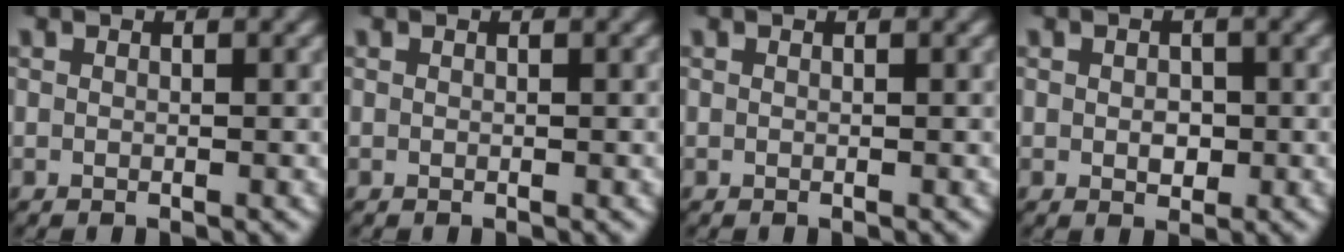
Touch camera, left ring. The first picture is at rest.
{"total": 0.0}
{"total": 0.0}
{"total": 1.5, "force": [-0.1, 1.2, 1.0], "torque": [-0.017, -0.014, 0.006]}